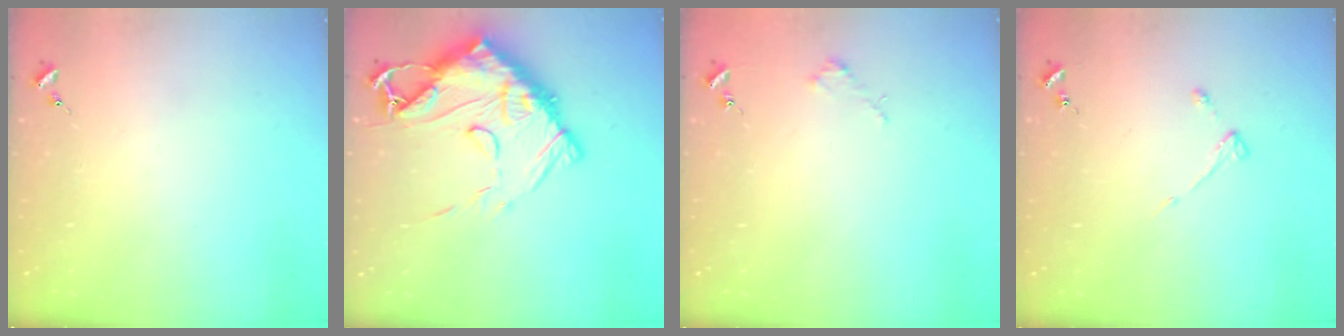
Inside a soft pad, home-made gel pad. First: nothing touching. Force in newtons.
{"total": 19.3, "press": 19.2, "slide": 1.9}
{"total": 1.8, "press": 1.8, "slide": 0.2}
{"total": 3.0, "press": 3.0, "slide": 0.4}